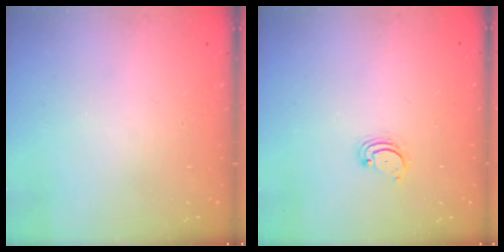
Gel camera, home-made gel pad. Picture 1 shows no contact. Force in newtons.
{"total": 2.6, "press": 2.5, "slide": 0.3}